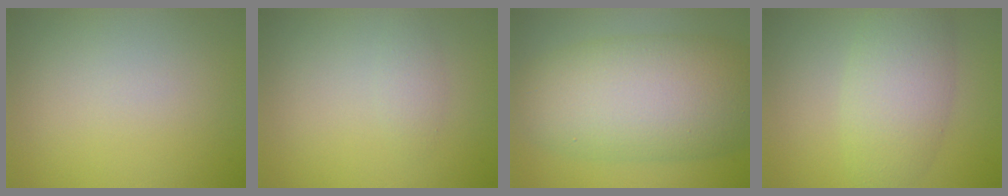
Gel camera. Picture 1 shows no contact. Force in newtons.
{"total": 1.1, "press": 1.1, "slide": 0.0}
{"total": 11.4, "press": 11.4, "slide": 0.5}
{"total": 5.5, "press": 5.5, "slide": 0.3}